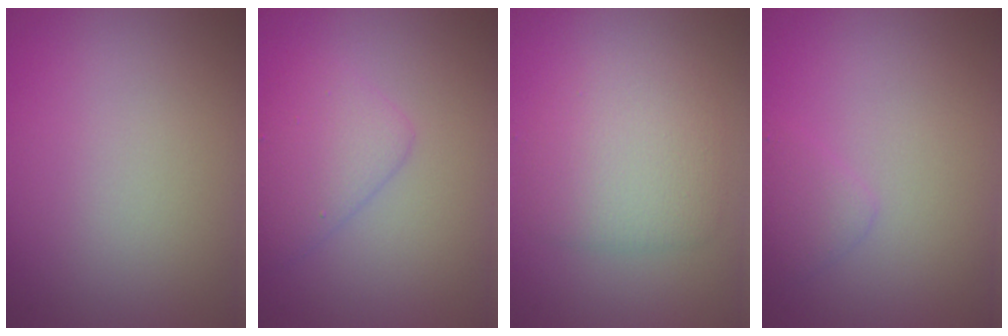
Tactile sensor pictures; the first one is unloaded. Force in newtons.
{"total": 3.0, "press": 3.0, "slide": 0.2}
{"total": 4.0, "press": 4.0, "slide": 0.0}
{"total": 1.3, "press": 1.3, "slide": 0.1}